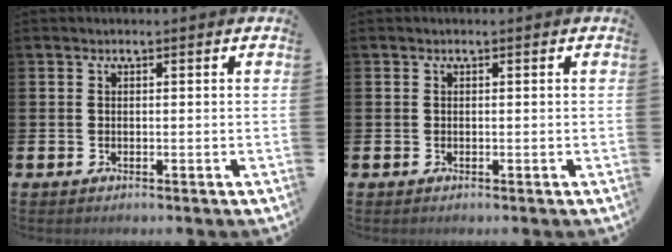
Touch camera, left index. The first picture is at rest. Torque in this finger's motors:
{"motor_torque": [-0.06, -0.01, 0.00, 0.00]}